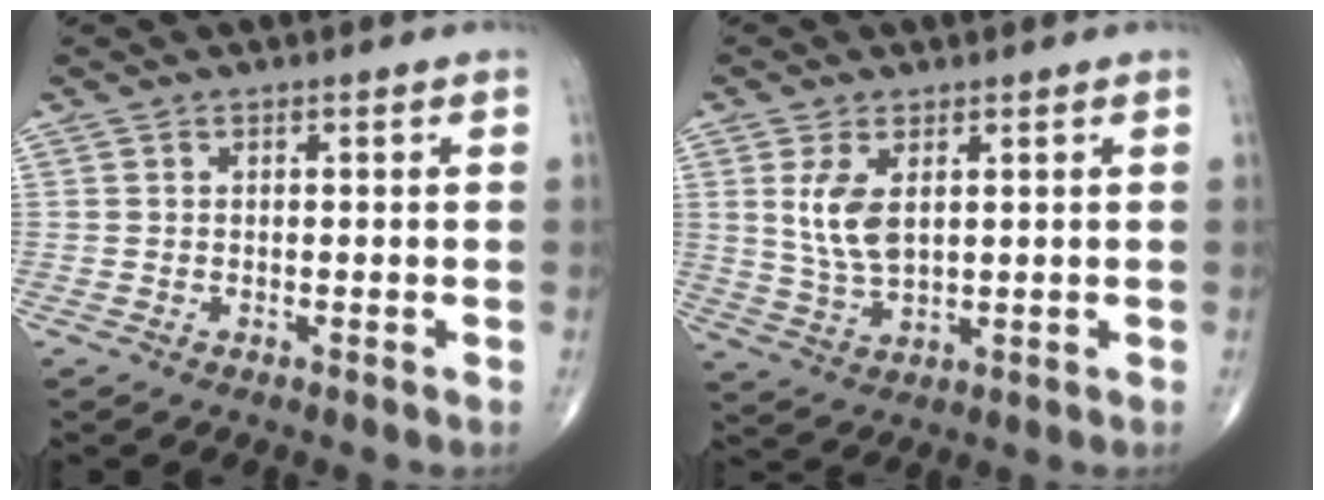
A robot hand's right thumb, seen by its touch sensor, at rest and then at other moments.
{"total": 6.9, "force": [2.0, 3.4, 5.6], "torque": [-0.108, -0.012, 0.049]}